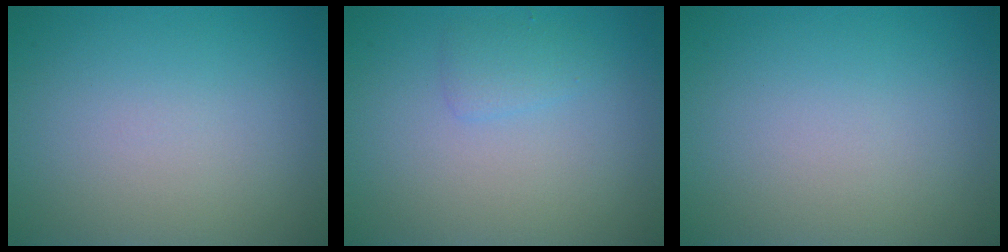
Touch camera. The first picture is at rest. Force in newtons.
{"total": 1.2, "press": 1.2, "slide": 0.1}
{"total": 0.0}